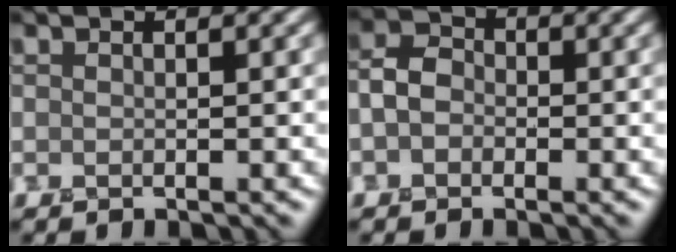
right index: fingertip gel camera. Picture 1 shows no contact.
{"total": 2.3, "force": [-0.5, 2.0, 1.2], "torque": [-0.021, 0.008, -0.018]}